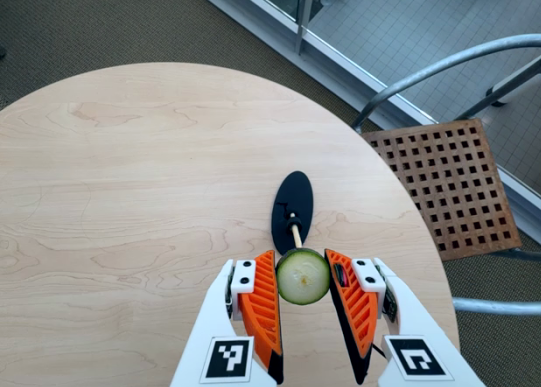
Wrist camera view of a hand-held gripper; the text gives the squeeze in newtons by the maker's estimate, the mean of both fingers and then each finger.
{"total": 7.5, "left": 7.4, "right": 7.5}